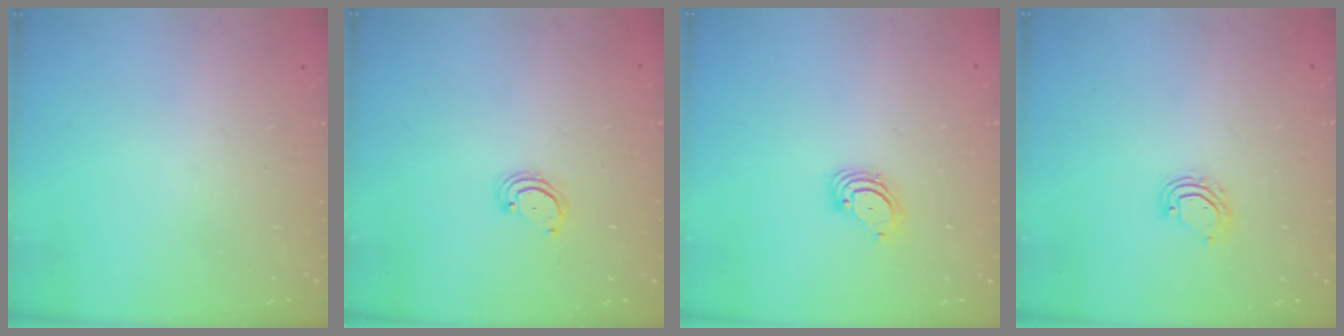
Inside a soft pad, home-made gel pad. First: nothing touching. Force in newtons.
{"total": 2.3, "press": 2.2, "slide": 0.2}
{"total": 3.6, "press": 3.6, "slide": 0.3}
{"total": 5.2, "press": 5.2, "slide": 0.4}